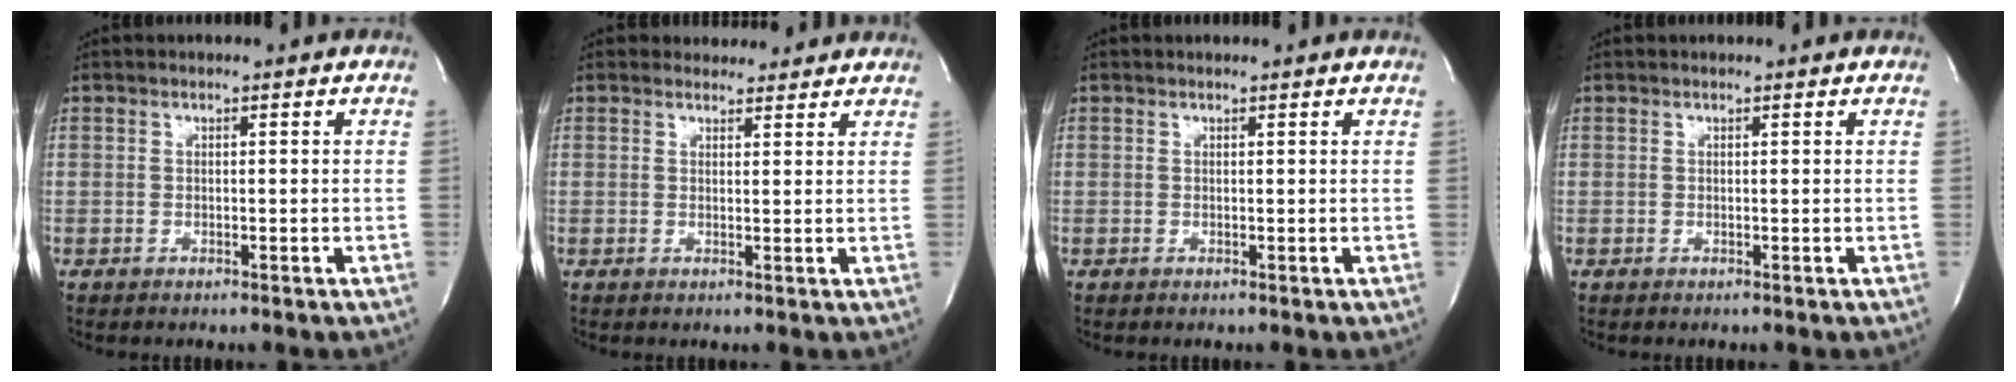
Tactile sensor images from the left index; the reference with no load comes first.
{"total": 4.5, "force": [4.2, 1.6, 0.3], "torque": [-0.001, 0.006, 0.045]}
{"total": 2.7, "force": [2.6, 0.3, 0.6], "torque": [-0.013, 0.016, 0.025]}
{"total": 1.6, "force": [1.6, 0.1, 0.3], "torque": [-0.012, 0.012, 0.016]}